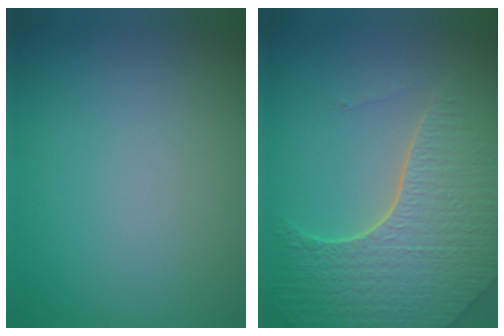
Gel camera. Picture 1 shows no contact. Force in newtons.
{"total": 8.3, "press": 5.8, "slide": 6.0}